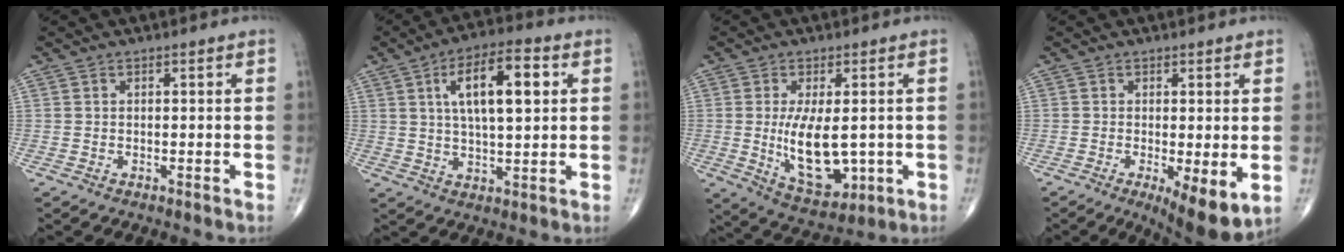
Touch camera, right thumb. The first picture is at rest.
{"total": 13.1, "force": [3.7, 4.9, 11.6], "torque": [-0.185, 0.004, 0.059]}
{"total": 12.0, "force": [-0.8, 5.7, 10.6], "torque": [-0.169, -0.021, 0.006]}
{"total": 8.2, "force": [-1.9, 2.5, 7.6], "torque": [-0.114, -0.024, -0.026]}